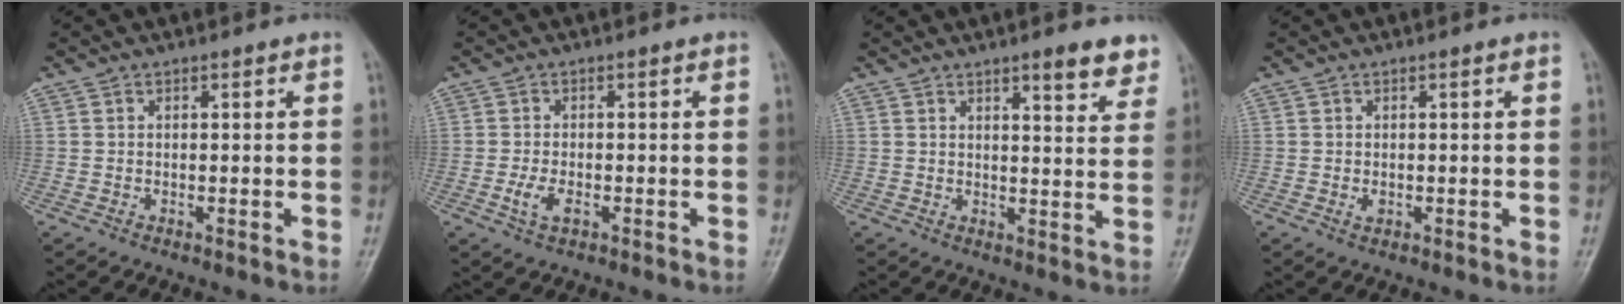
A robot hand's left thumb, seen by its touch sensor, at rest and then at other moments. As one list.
[{"total": 3.4, "force": [-1.2, 1.7, 2.7], "torque": [-0.058, 0.003, -0.020]}, {"total": 6.5, "force": [4.6, 1.6, 4.3], "torque": [-0.038, -0.027, 0.058]}, {"total": 1.2, "force": [-0.2, 0.7, 0.9], "torque": [-0.014, 0.002, 0.000]}]